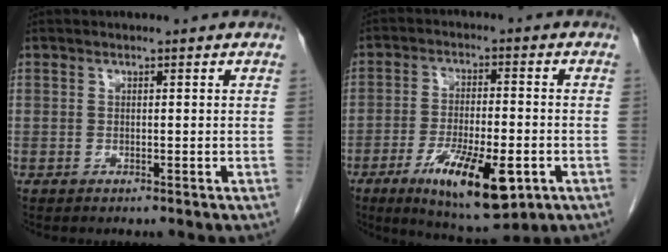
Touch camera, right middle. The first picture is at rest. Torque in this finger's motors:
{"motor_torque": [1.15, -0.99, 0.25, 0.13]}